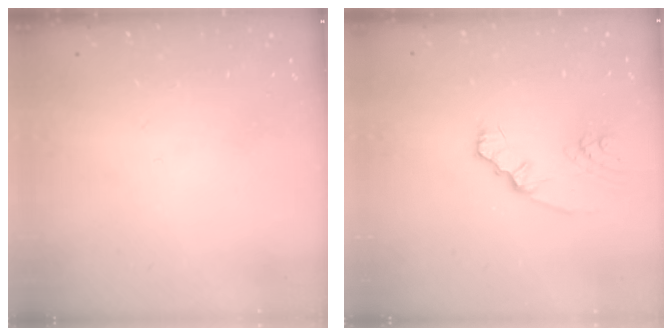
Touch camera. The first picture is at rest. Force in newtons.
{"total": 2.7, "press": 2.6, "slide": 0.8}